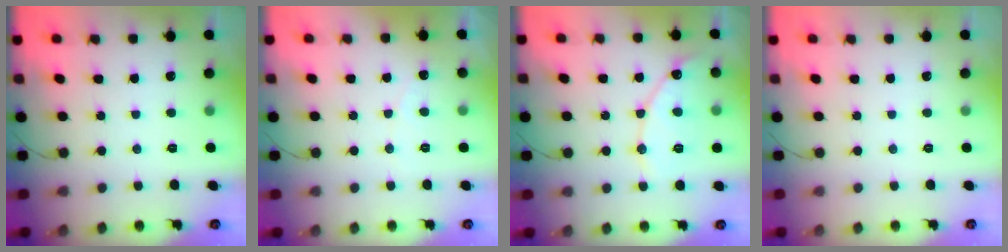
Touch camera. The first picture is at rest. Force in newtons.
{"total": 2.5, "press": 2.5, "slide": 0.2}
{"total": 9.7, "press": 9.6, "slide": 0.9}
{"total": 0.0}